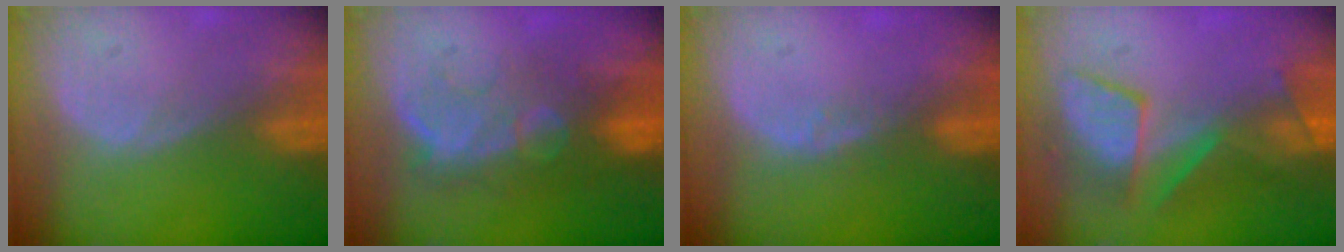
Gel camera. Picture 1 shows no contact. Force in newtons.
{"total": 8.8, "press": 8.2, "slide": 3.2}
{"total": 1.9, "press": 1.4, "slide": 1.3}
{"total": 8.3, "press": 8.3, "slide": 0.5}